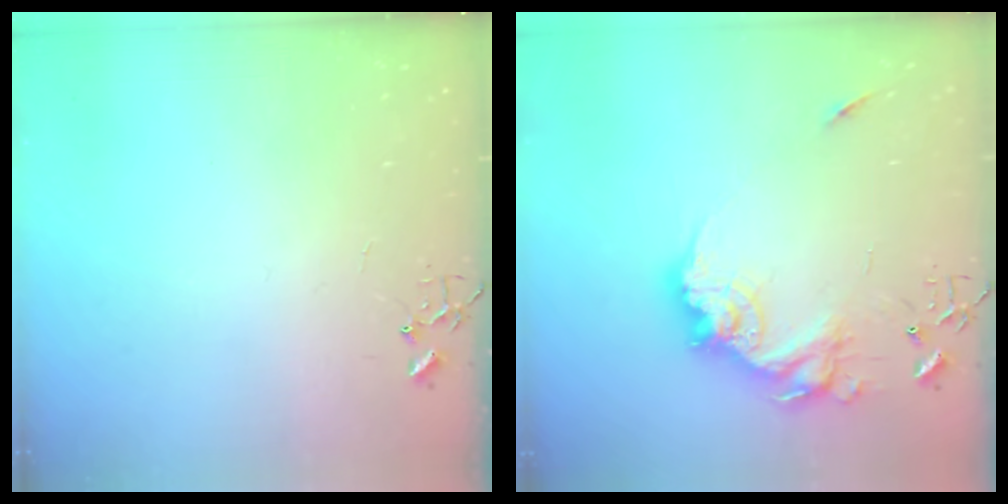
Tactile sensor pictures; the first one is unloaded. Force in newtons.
{"total": 17.5, "press": 17.4, "slide": 1.9}